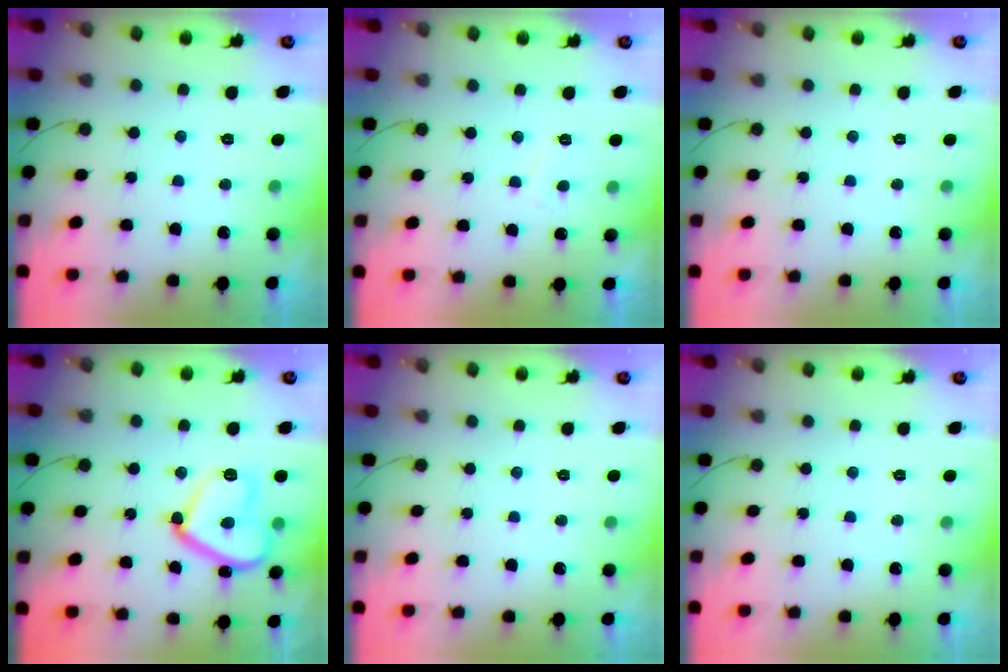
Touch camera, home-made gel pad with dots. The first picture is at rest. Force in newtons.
{"total": 1.5, "press": 1.3, "slide": 0.6}
{"total": 0.0}
{"total": 15.0, "press": 14.9, "slide": 1.5}
{"total": 0.0}
{"total": 0.0}